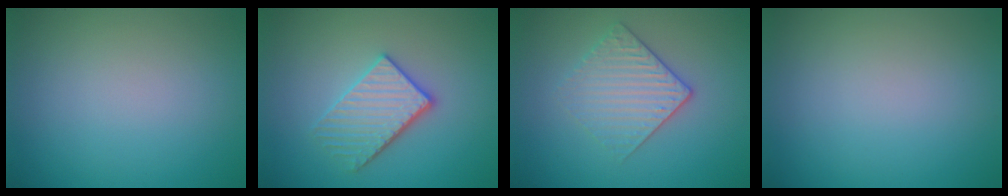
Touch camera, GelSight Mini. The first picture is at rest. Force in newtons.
{"total": 3.5, "press": 3.3, "slide": 1.3}
{"total": 3.2, "press": 2.9, "slide": 1.4}
{"total": 0.0}